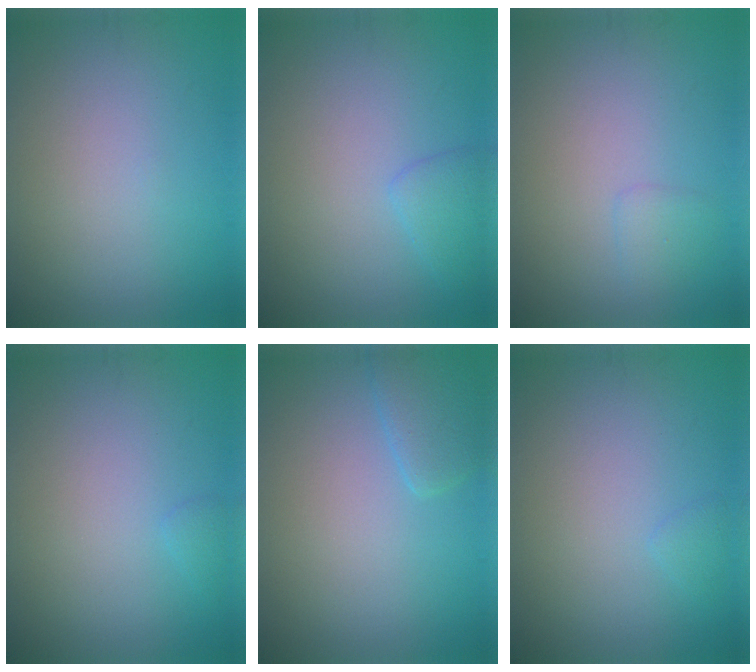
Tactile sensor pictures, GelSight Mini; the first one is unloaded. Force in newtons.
{"total": 1.6, "press": 1.6, "slide": 0.1}
{"total": 1.0, "press": 1.0, "slide": 0.1}
{"total": 0.6, "press": 0.6, "slide": 0.0}
{"total": 2.3, "press": 2.3, "slide": 0.1}
{"total": 0.7, "press": 0.7, "slide": 0.0}